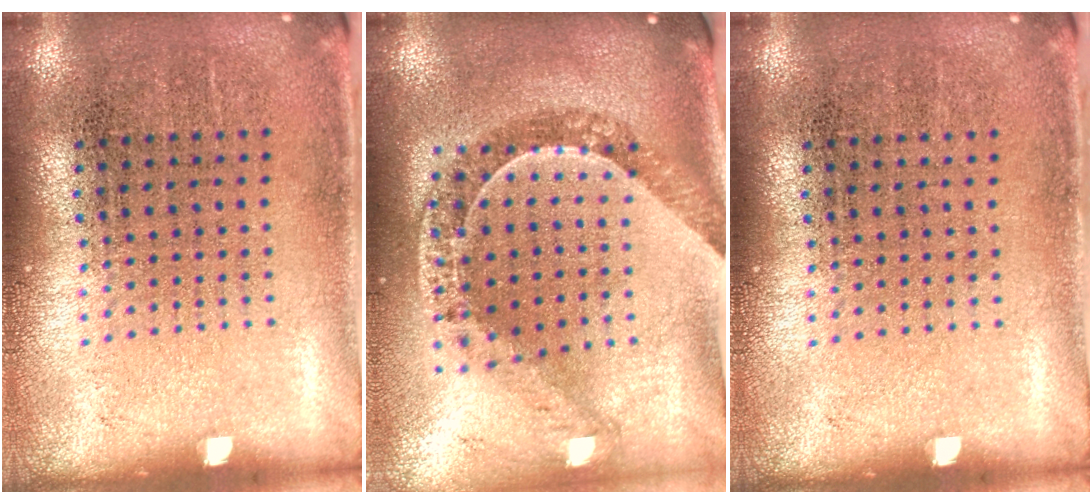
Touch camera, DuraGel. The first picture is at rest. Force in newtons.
{"total": 1.1, "press": 1.1, "slide": 0.3}
{"total": 0.0}